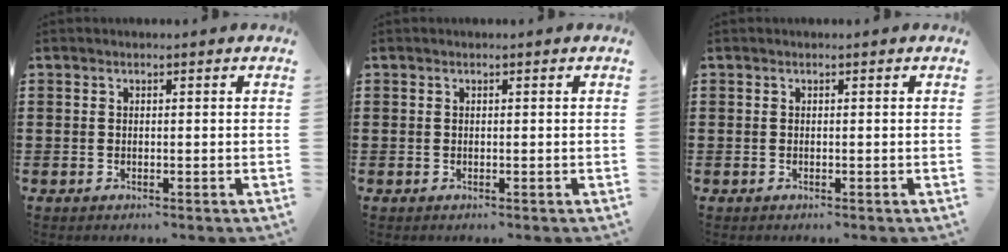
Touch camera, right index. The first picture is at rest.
{"total": 0.0}
{"total": 0.0}